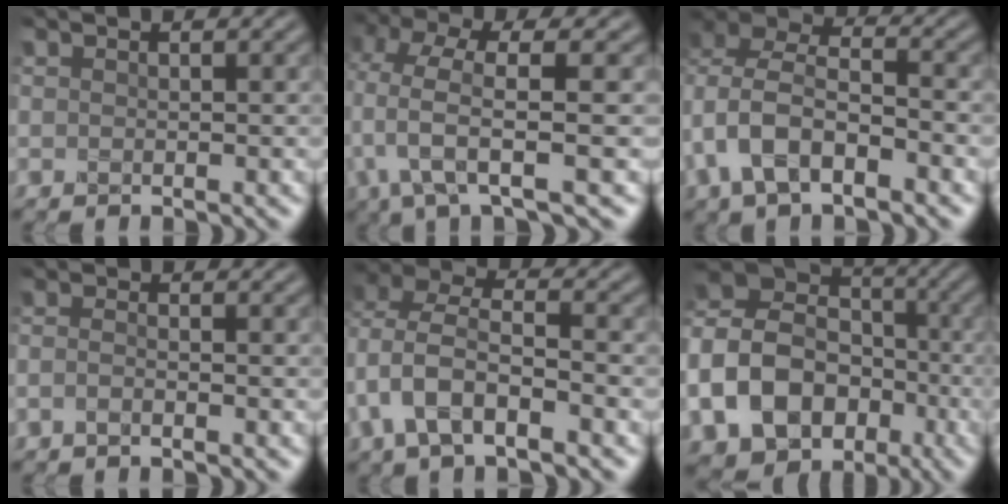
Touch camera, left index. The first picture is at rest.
{"total": 6.3, "force": [0.3, 1.7, 6.0], "torque": [-0.124, 0.003, 0.002]}
{"total": 7.2, "force": [-2.0, 4.6, 5.0], "torque": [-0.105, 0.008, -0.045]}
{"total": 1.1, "force": [-0.8, 0.3, 0.7], "torque": [-0.014, 0.000, -0.019]}
{"total": 6.5, "force": [-1.8, 4.0, 4.8], "torque": [-0.103, 0.010, -0.039]}
{"total": 12.9, "force": [-4.4, 10.2, 6.5], "torque": [-0.168, -0.009, -0.087]}